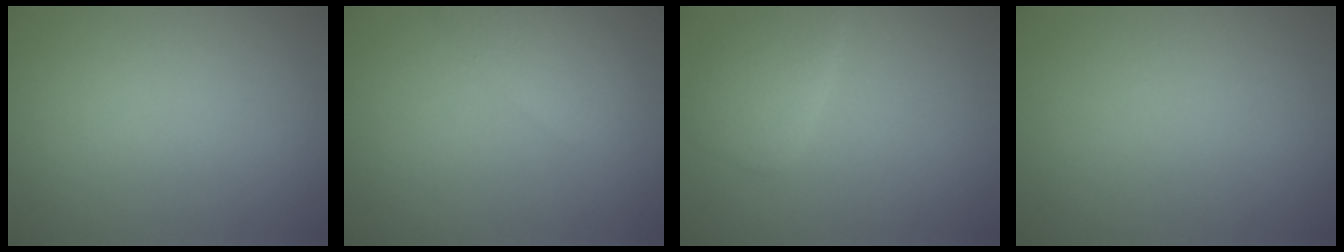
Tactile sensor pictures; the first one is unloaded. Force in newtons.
{"total": 2.6, "press": 2.6, "slide": 0.1}
{"total": 2.6, "press": 2.6, "slide": 0.3}
{"total": 0.0}